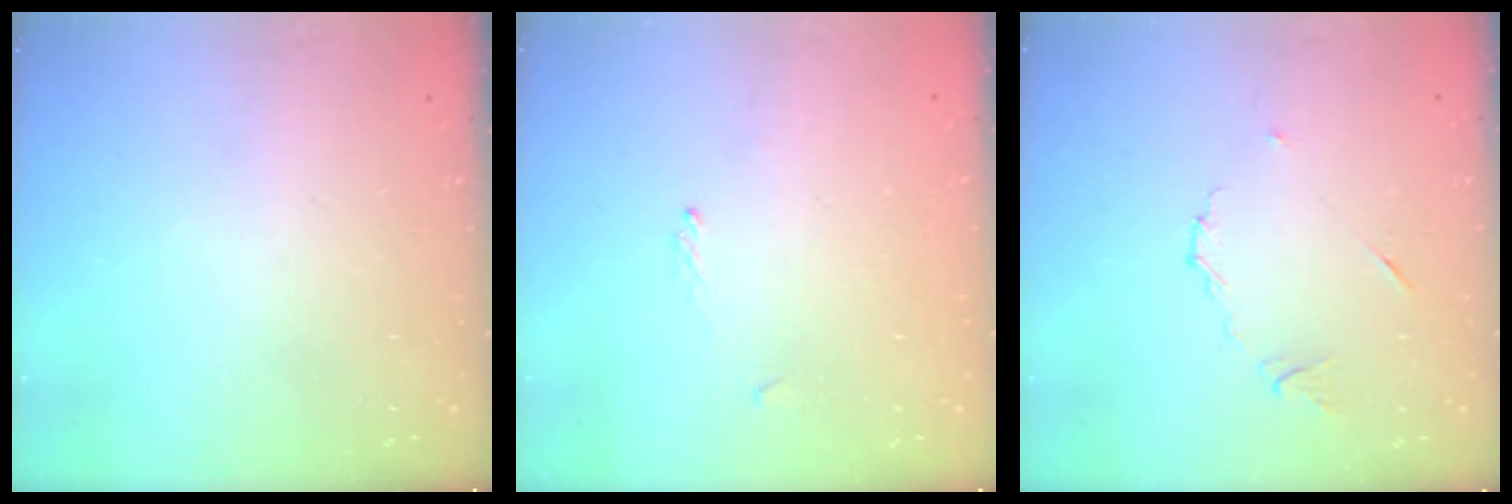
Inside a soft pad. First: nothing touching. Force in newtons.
{"total": 1.1, "press": 1.0, "slide": 0.5}
{"total": 6.1, "press": 6.1, "slide": 0.6}